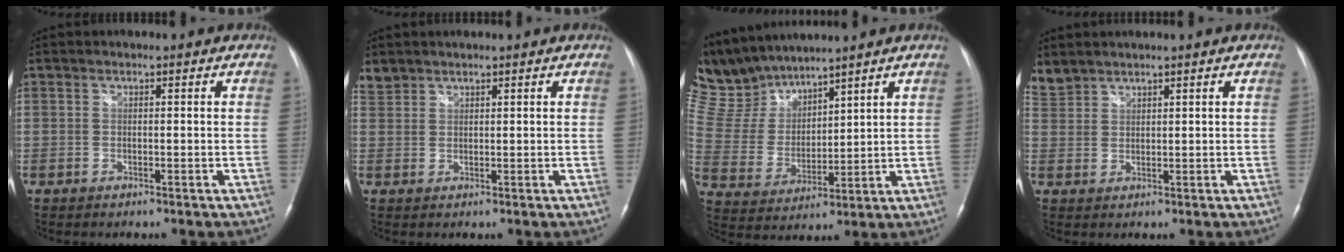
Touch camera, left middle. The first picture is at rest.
{"total": 2.1, "force": [1.9, 0.8, -0.2], "torque": [0.000, 0.011, 0.040]}
{"total": 10.5, "force": [10.1, 2.3, 2.0], "torque": [-0.067, 0.015, 0.220]}
{"total": 3.2, "force": [3.1, 0.8, 0.0], "torque": [-0.011, 0.016, 0.071]}